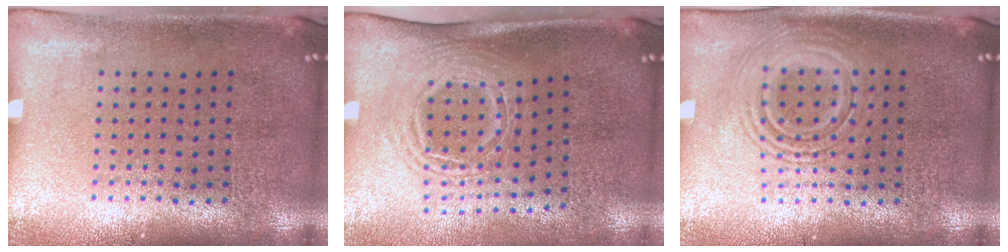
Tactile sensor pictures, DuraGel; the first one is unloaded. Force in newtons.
{"total": 1.7, "press": 1.2, "slide": 1.1}
{"total": 2.4, "press": 2.4, "slide": 0.4}